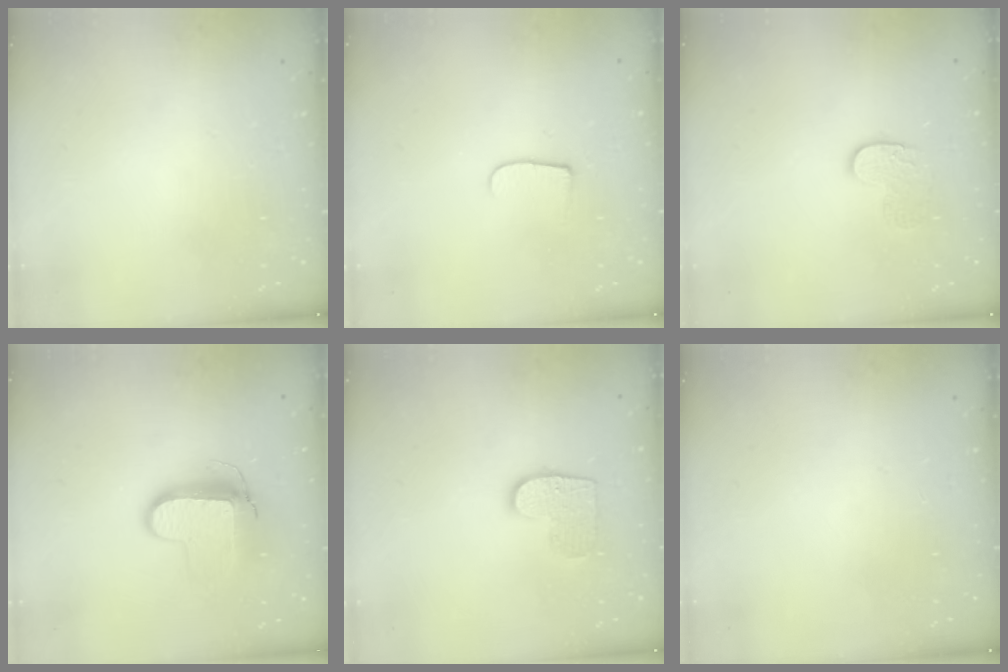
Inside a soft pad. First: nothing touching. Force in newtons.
{"total": 6.1, "press": 6.0, "slide": 0.6}
{"total": 8.0, "press": 8.0, "slide": 0.4}
{"total": 10.3, "press": 10.2, "slide": 1.0}
{"total": 9.2, "press": 9.2, "slide": 0.3}
{"total": 0.0}